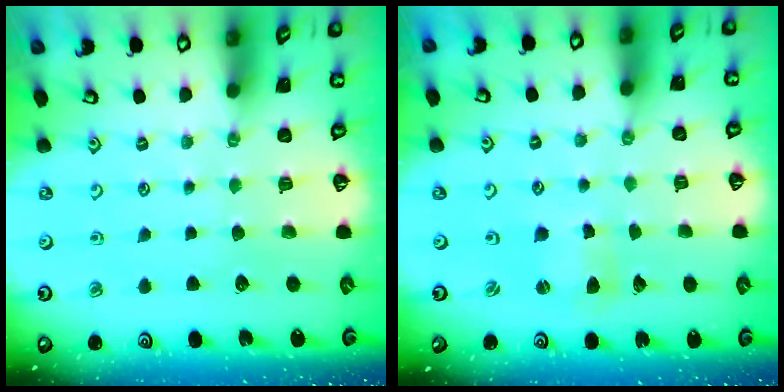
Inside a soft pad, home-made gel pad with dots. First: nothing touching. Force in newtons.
{"total": 2.2, "press": 2.2, "slide": 0.3}